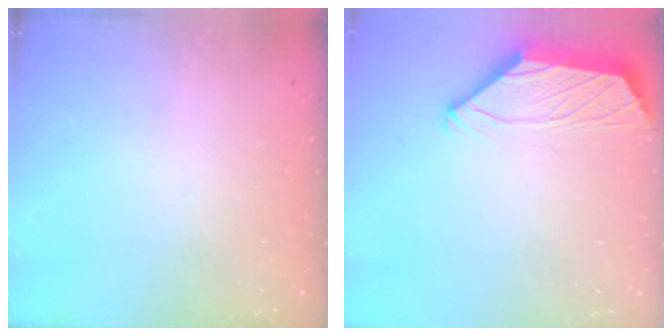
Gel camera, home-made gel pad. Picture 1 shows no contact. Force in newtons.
{"total": 2.1, "press": 2.0, "slide": 0.8}